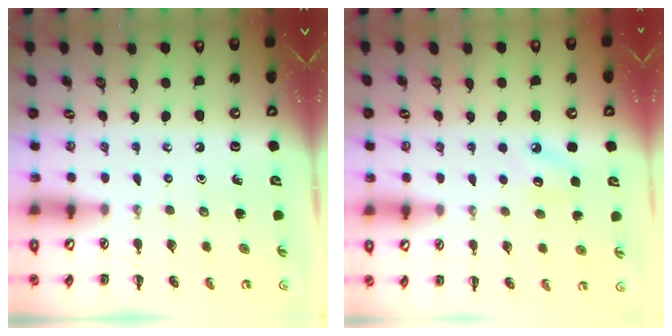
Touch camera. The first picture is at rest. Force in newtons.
{"total": 6.7, "press": 6.5, "slide": 1.6}